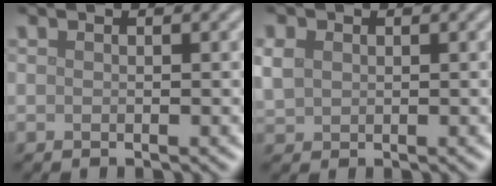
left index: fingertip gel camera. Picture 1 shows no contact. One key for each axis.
{"total": 2.1, "fx": 0.5, "fy": 1.8, "fz": 0.9, "tx": -0.026, "ty": 0.004, "tz": 0.010}